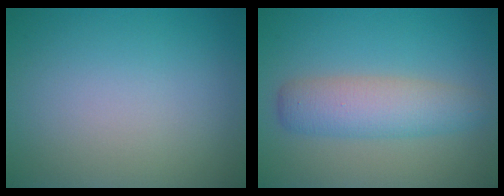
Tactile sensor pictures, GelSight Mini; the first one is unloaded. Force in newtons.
{"total": 4.4, "press": 4.3, "slide": 0.1}